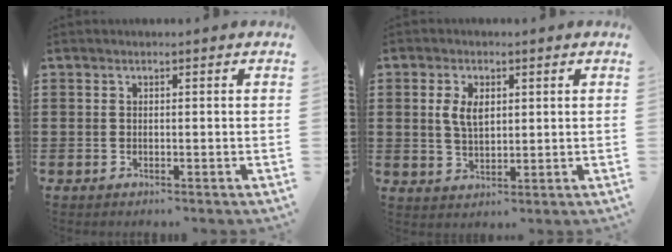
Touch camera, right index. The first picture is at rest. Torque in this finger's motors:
{"motor_torque": [0.56, -0.05, 0.23, 0.08]}